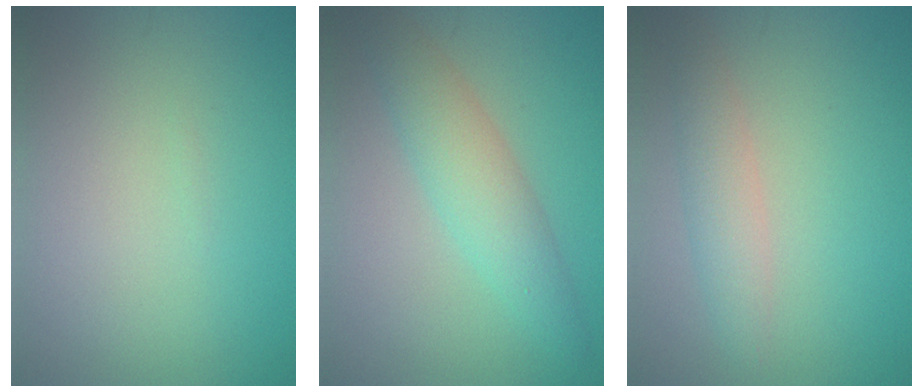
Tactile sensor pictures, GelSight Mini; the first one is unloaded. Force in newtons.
{"total": 4.1, "press": 4.1, "slide": 0.1}
{"total": 2.5, "press": 2.5, "slide": 0.1}